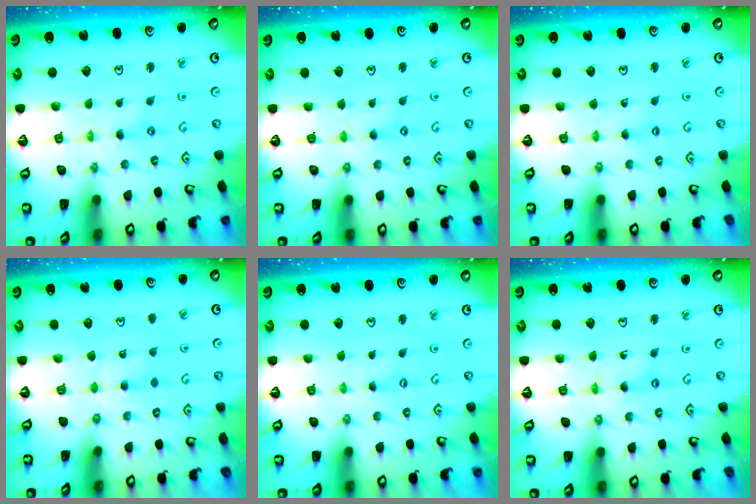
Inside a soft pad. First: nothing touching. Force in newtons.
{"total": 1.8, "press": 1.8, "slide": 0.5}
{"total": 1.5, "press": 1.5, "slide": 0.3}
{"total": 3.8, "press": 3.8, "slide": 0.5}
{"total": 0.8, "press": 0.8, "slide": 0.2}
{"total": 0.7, "press": 0.7, "slide": 0.2}